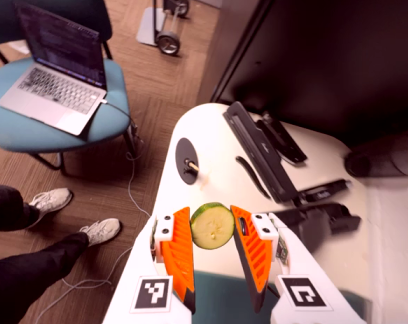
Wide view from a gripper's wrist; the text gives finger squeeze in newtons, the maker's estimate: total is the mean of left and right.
{"total": 9.1, "left": 9.2, "right": 9.1}